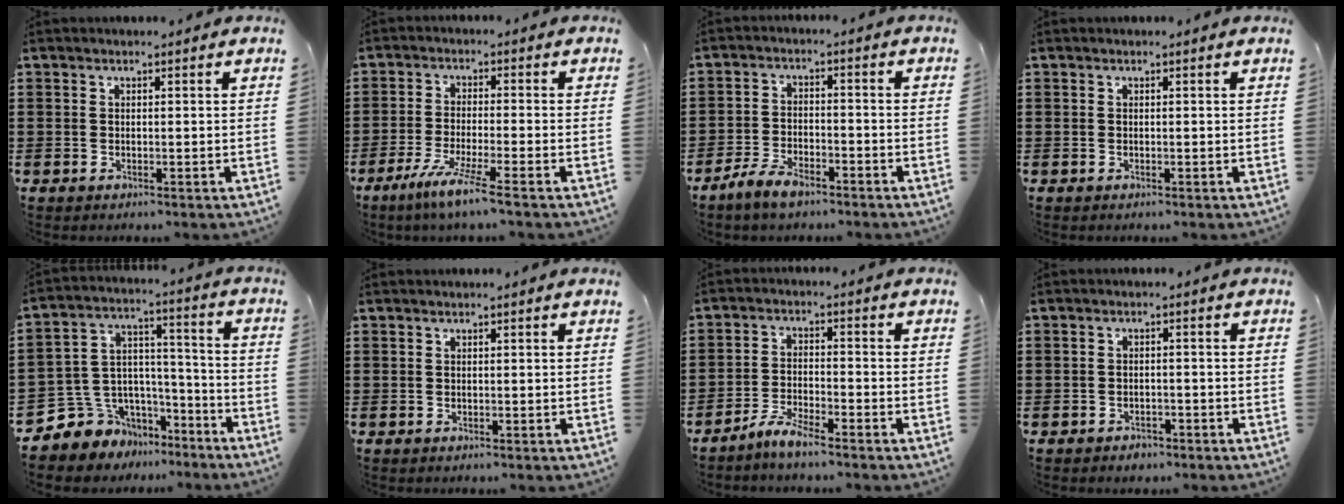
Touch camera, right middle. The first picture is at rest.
{"total": 5.6, "force": [-4.1, -0.3, 3.8], "torque": [-0.082, -0.018, -0.078]}
{"total": 4.6, "force": [-3.6, 1.6, 2.3], "torque": [-0.051, 0.005, -0.072]}
{"total": 0.0}
{"total": 6.9, "force": [-4.7, 5.0, -1.1], "torque": [-0.014, -0.006, -0.091]}
{"total": 0.0}
{"total": 4.1, "force": [-3.8, 0.2, 1.5], "torque": [-0.041, -0.002, -0.077]}
{"total": 1.6, "force": [-1.4, 0.8, 0.1], "torque": [-0.006, 0.001, -0.033]}